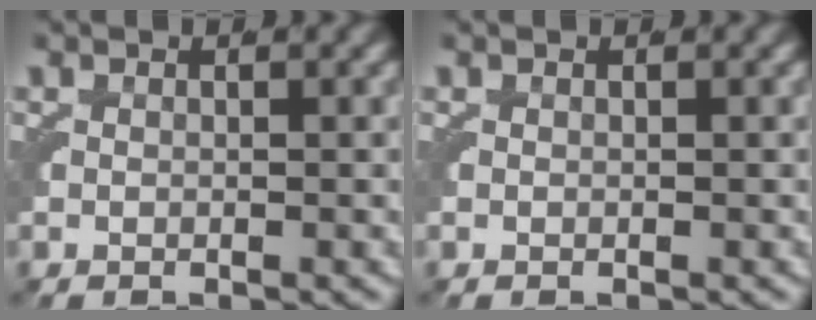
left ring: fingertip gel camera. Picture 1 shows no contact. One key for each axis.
{"total": 0.0}